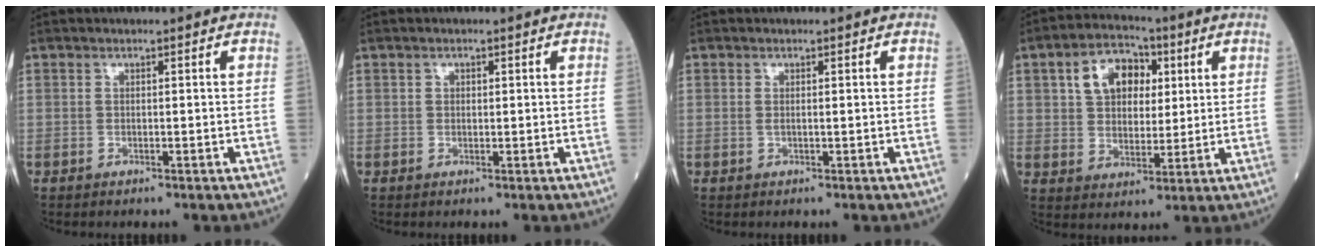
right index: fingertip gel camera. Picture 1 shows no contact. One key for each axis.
{"total": 0.7, "fx": 0.2, "fy": 0.6, "fz": 0.3, "tx": -0.001, "ty": 0.000, "tz": 0.002}
{"total": 0.6, "fx": 0.1, "fy": 0.2, "fz": 0.6, "tx": -0.018, "ty": -0.002, "tz": 0.003}
{"total": 9.5, "fx": 3.2, "fy": 6.3, "fz": 6.3, "tx": -0.111, "ty": 0.025, "tz": 0.055}